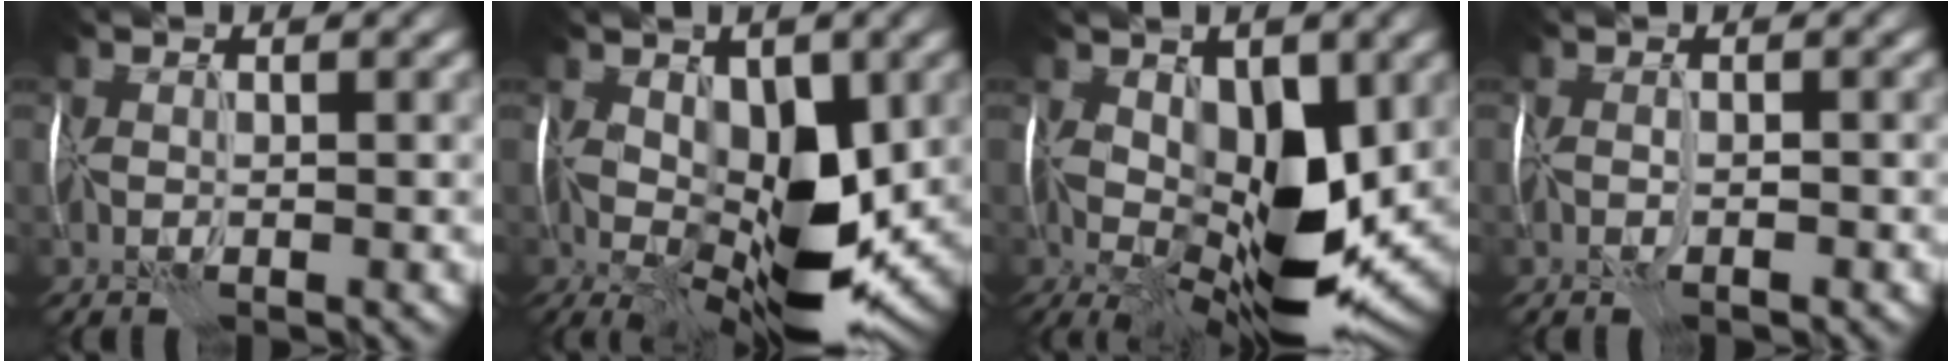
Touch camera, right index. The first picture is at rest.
{"total": 10.3, "force": [0.1, 5.3, 8.8], "torque": [-0.153, -0.006, 0.000]}
{"total": 11.1, "force": [0.8, 5.5, 9.6], "torque": [-0.169, -0.010, 0.013]}
{"total": 1.1, "force": [-0.5, 0.4, 0.8], "torque": [-0.017, 0.002, -0.008]}